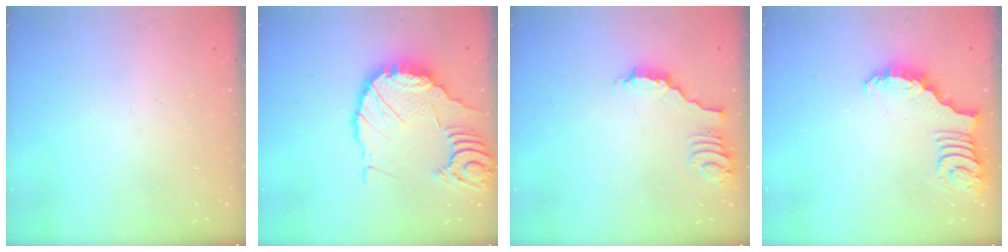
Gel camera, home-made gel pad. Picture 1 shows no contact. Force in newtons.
{"total": 14.1, "press": 14.0, "slide": 1.9}
{"total": 3.3, "press": 3.3, "slide": 0.3}
{"total": 2.7, "press": 2.7, "slide": 0.5}